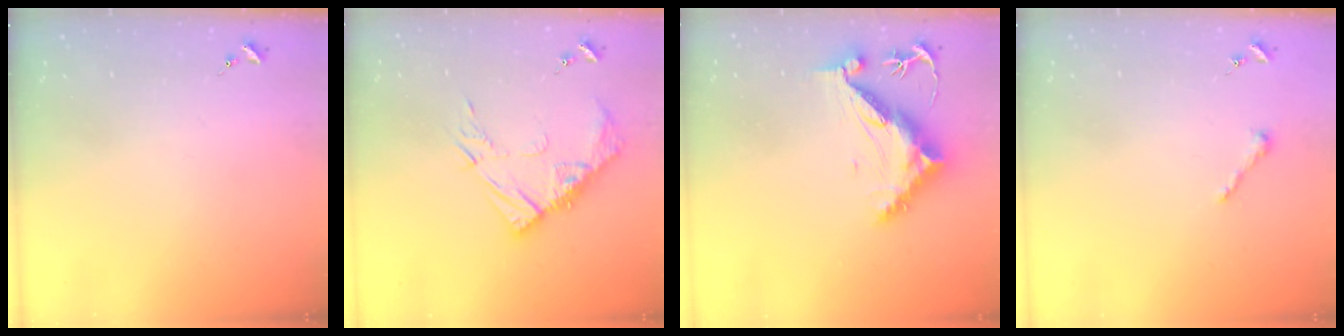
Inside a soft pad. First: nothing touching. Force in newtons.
{"total": 12.2, "press": 12.1, "slide": 0.9}
{"total": 12.9, "press": 12.8, "slide": 0.9}
{"total": 4.3, "press": 4.3, "slide": 0.5}